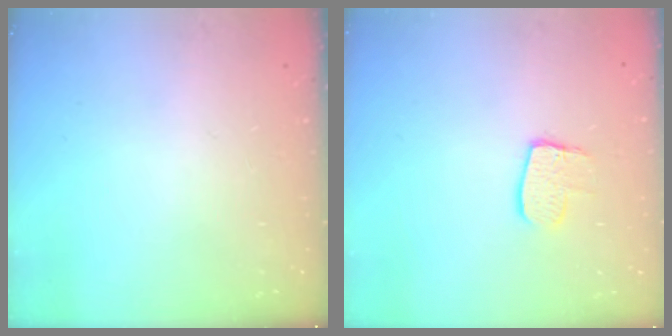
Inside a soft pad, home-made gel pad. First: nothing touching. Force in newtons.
{"total": 8.0, "press": 8.0, "slide": 0.5}